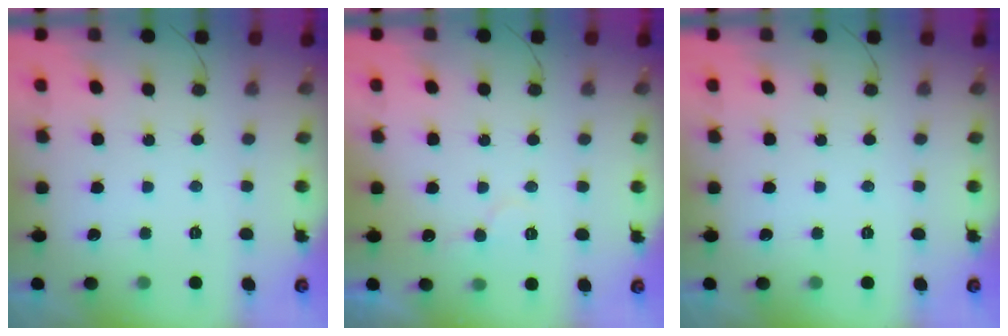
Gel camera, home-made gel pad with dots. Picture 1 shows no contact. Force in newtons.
{"total": 5.4, "press": 5.3, "slide": 0.4}
{"total": 0.0}